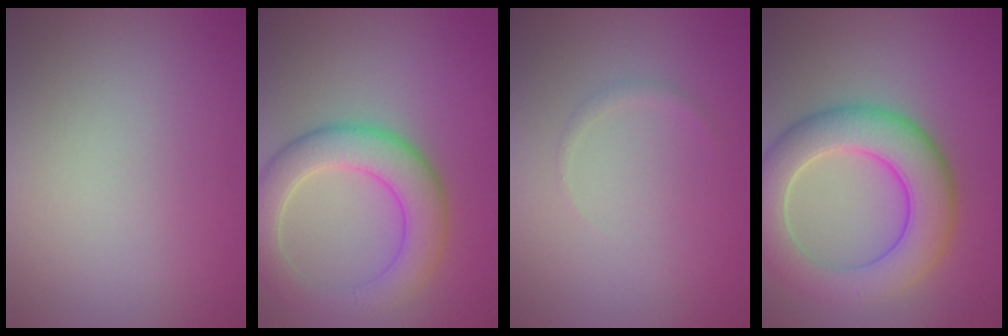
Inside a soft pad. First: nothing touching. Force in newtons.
{"total": 6.5, "press": 6.5, "slide": 0.5}
{"total": 0.6, "press": 0.6, "slide": 0.0}
{"total": 8.1, "press": 8.1, "slide": 0.7}